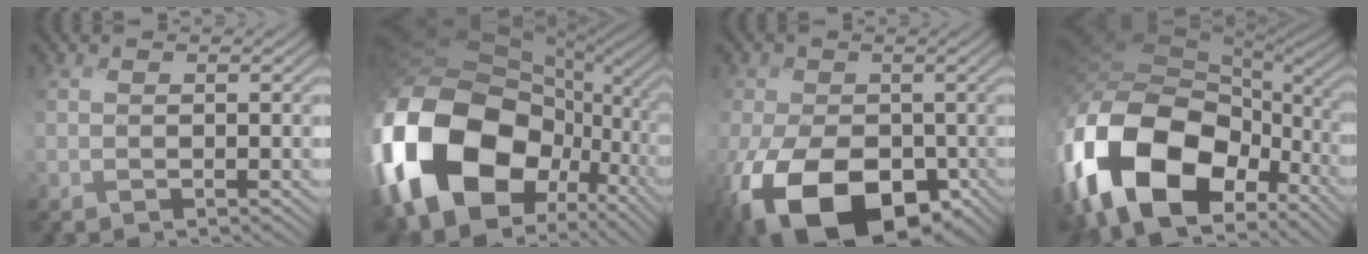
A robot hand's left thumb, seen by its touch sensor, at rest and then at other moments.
{"total": 20.9, "force": [-5.3, 14.9, 13.7], "torque": [-0.343, -0.031, -0.093]}
{"total": 13.3, "force": [-5.6, 8.3, 8.8], "torque": [-0.168, -0.040, -0.098]}
{"total": 18.6, "force": [-8.4, 10.9, 12.5], "torque": [-0.288, -0.030, -0.145]}